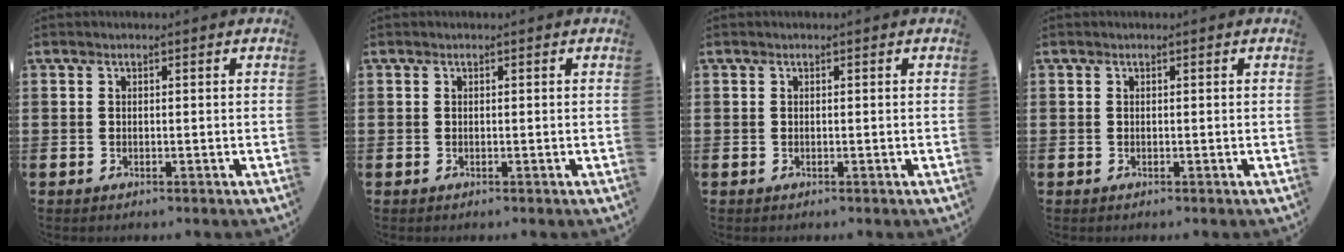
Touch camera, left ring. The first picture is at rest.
{"total": 0.0}
{"total": 0.0}
{"total": 0.0}